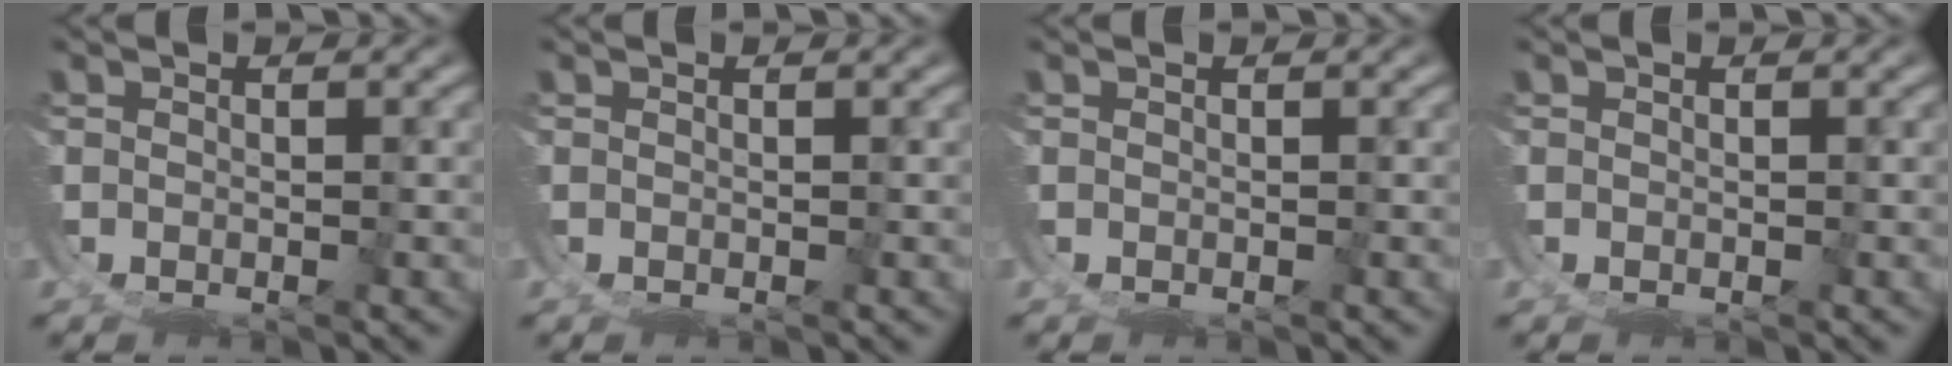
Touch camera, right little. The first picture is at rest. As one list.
[{"total": 0.0}, {"total": 0.0}, {"total": 0.0}]